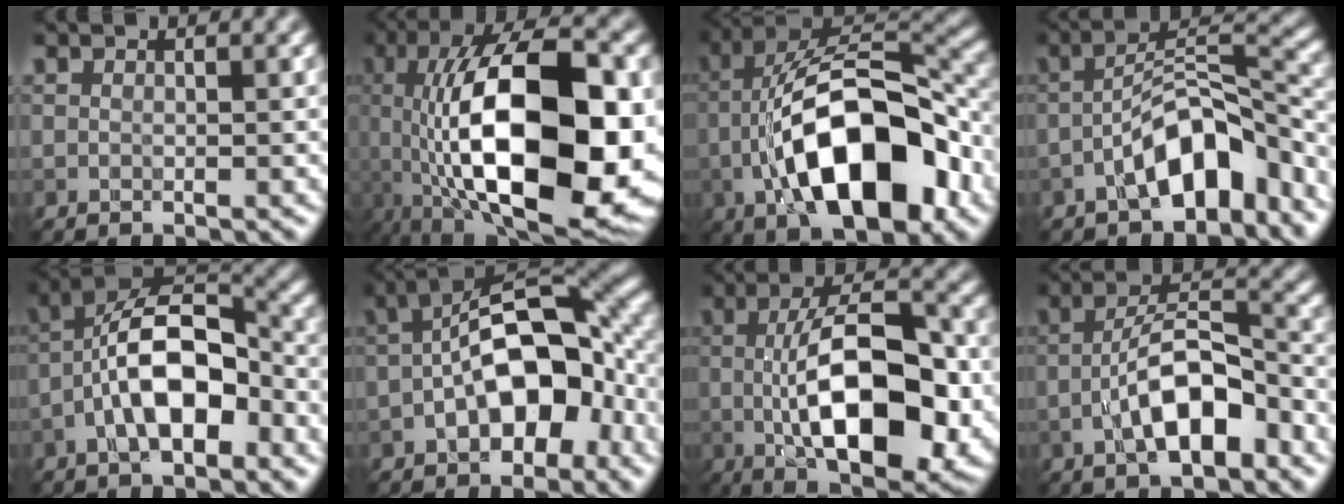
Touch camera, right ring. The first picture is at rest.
{"total": 18.2, "force": [-3.1, 7.8, 16.1], "torque": [-0.273, 0.009, -0.047]}
{"total": 13.0, "force": [-4.9, 5.6, 10.7], "torque": [-0.176, 0.016, -0.086]}
{"total": 7.5, "force": [-4.1, 2.9, 5.6], "torque": [-0.087, 0.017, -0.071]}
{"total": 8.1, "force": [-2.9, 3.6, 6.6], "torque": [-0.117, 0.024, -0.055]}
{"total": 10.9, "force": [-1.7, 5.6, 9.2], "torque": [-0.133, 0.021, -0.038]}
{"total": 12.5, "force": [-1.7, 5.0, 11.4], "torque": [-0.173, -0.005, -0.028]}
{"total": 7.2, "force": [-2.9, 2.9, 5.9], "torque": [-0.102, 0.011, -0.050]}